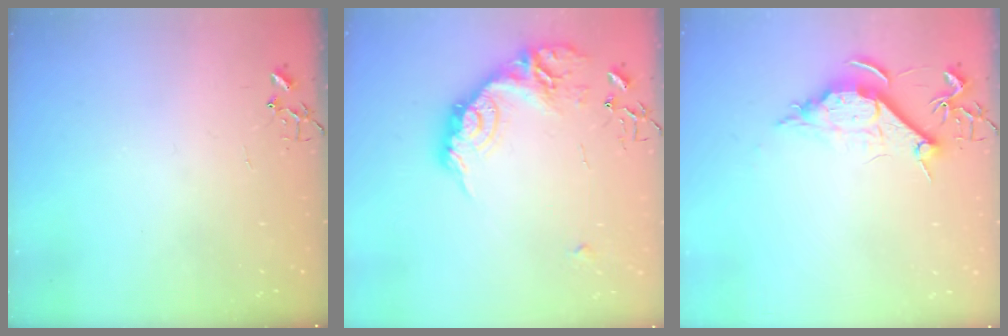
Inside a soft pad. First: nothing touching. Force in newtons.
{"total": 20.9, "press": 20.9, "slide": 1.2}
{"total": 9.3, "press": 9.2, "slide": 1.0}